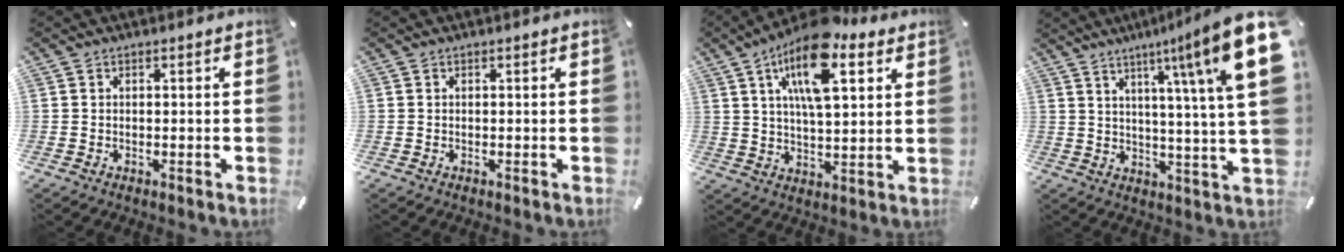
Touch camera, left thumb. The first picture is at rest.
{"total": 0.0}
{"total": 16.0, "force": [8.6, 6.6, 11.8], "torque": [-0.215, -0.024, 0.141]}
{"total": 18.9, "force": [8.9, 2.1, 16.6], "torque": [-0.250, -0.055, 0.123]}